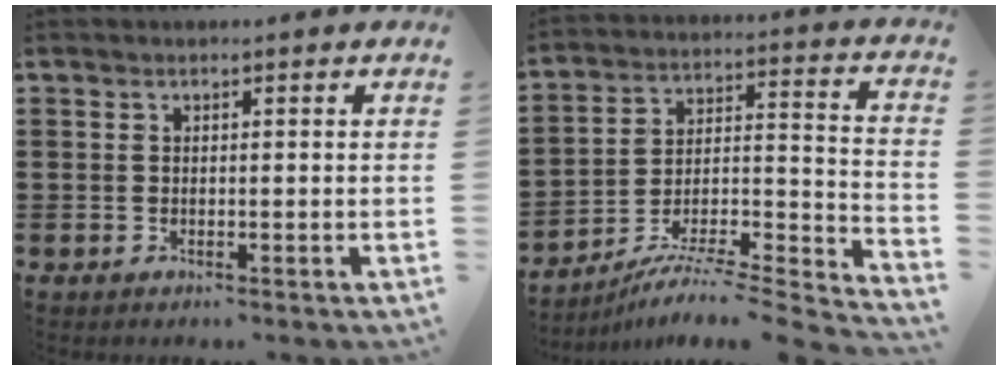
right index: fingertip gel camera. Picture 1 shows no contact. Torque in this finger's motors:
{"motor_torque": [0.14, 0.14, -0.02, 0.02]}